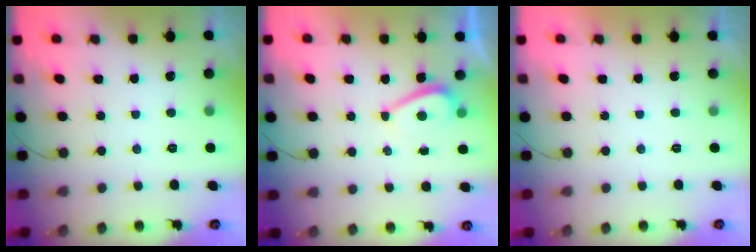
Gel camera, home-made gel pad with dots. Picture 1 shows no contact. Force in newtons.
{"total": 3.5, "press": 3.5, "slide": 0.4}
{"total": 2.3, "press": 2.3, "slide": 0.4}